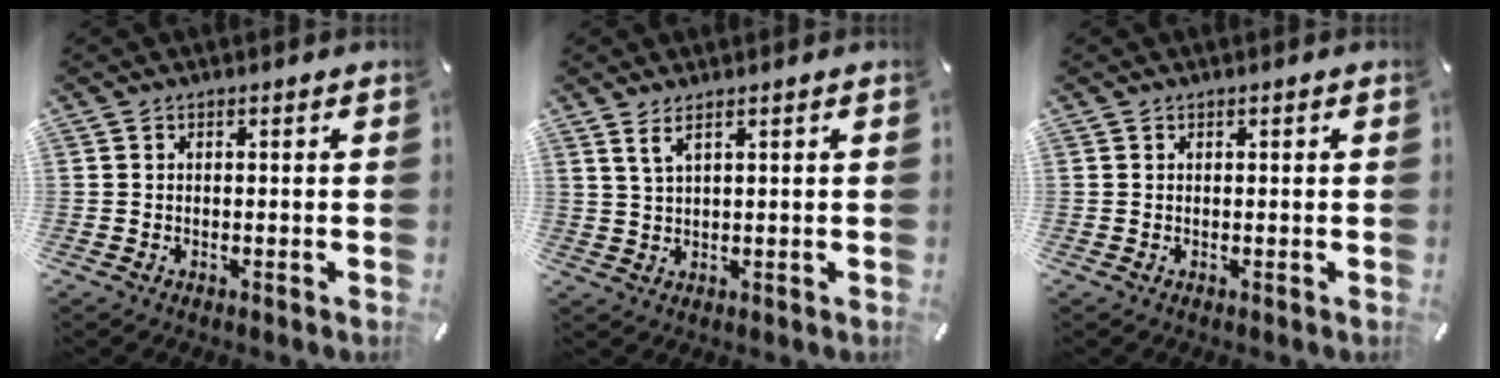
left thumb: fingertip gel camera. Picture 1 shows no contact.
{"total": 2.8, "force": [1.8, 0.5, 2.1], "torque": [-0.046, -0.002, 0.032]}
{"total": 0.0}